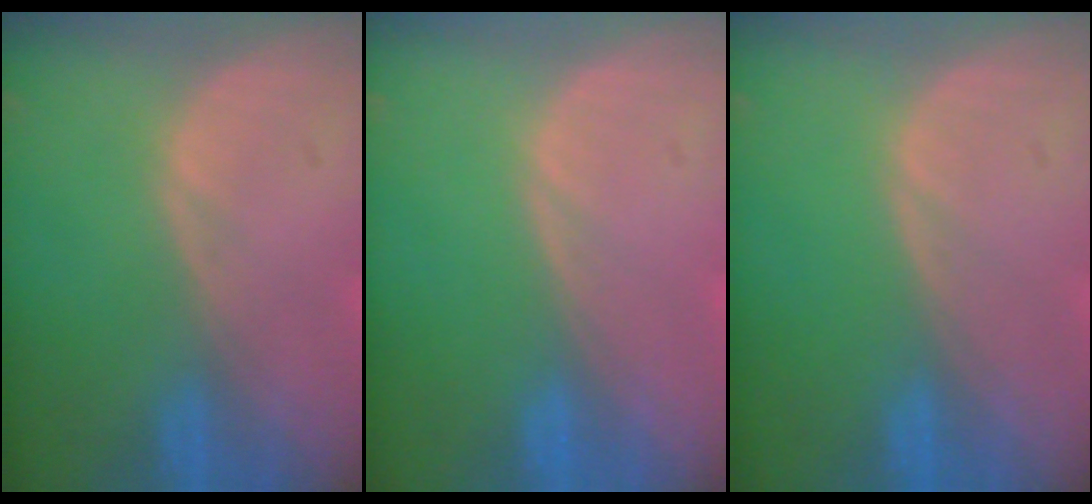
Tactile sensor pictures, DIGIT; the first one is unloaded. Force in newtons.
{"total": 0.0}
{"total": 0.0}